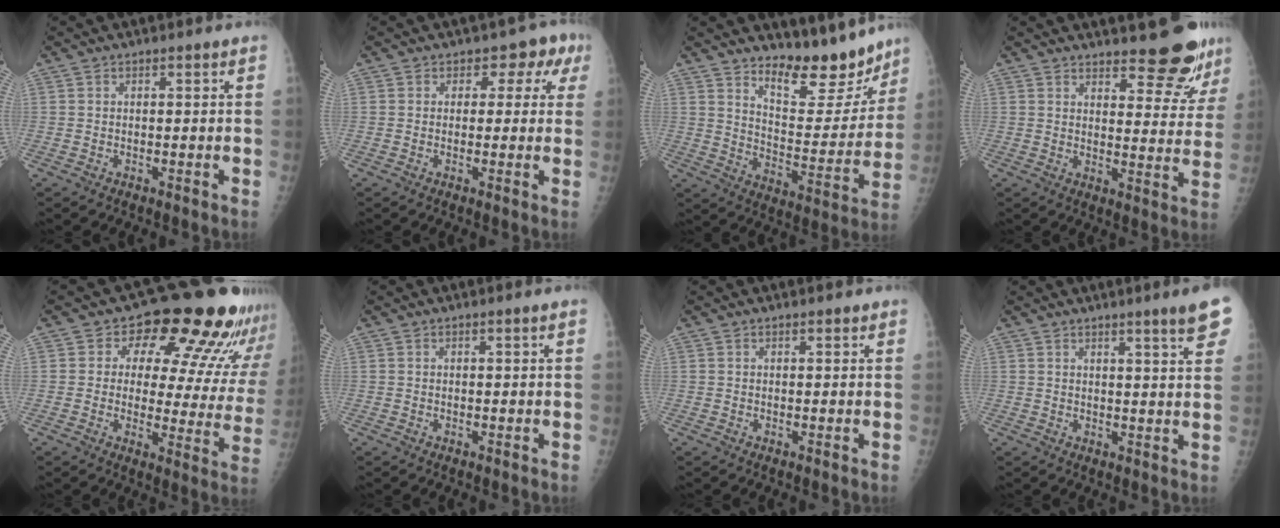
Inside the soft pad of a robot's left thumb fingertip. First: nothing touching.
{"total": 4.8, "force": [1.8, 3.7, 2.6], "torque": [0.014, 0.002, 0.010]}
{"total": 15.4, "force": [13.1, 4.9, 6.5], "torque": [-0.047, -0.110, 0.201]}
{"total": 11.6, "force": [9.7, 2.8, 5.7], "torque": [-0.041, -0.076, 0.120]}
{"total": 19.4, "force": [11.9, 9.0, 12.4], "torque": [-0.104, -0.051, 0.134]}
{"total": 0.9, "force": [0.6, -0.2, 0.7], "torque": [-0.013, -0.001, 0.012]}
{"total": 1.3, "force": [1.0, 0.3, 0.7], "torque": [-0.010, -0.005, 0.014]}
{"total": 7.3, "force": [4.8, 0.0, 5.6], "torque": [-0.064, -0.021, 0.058]}